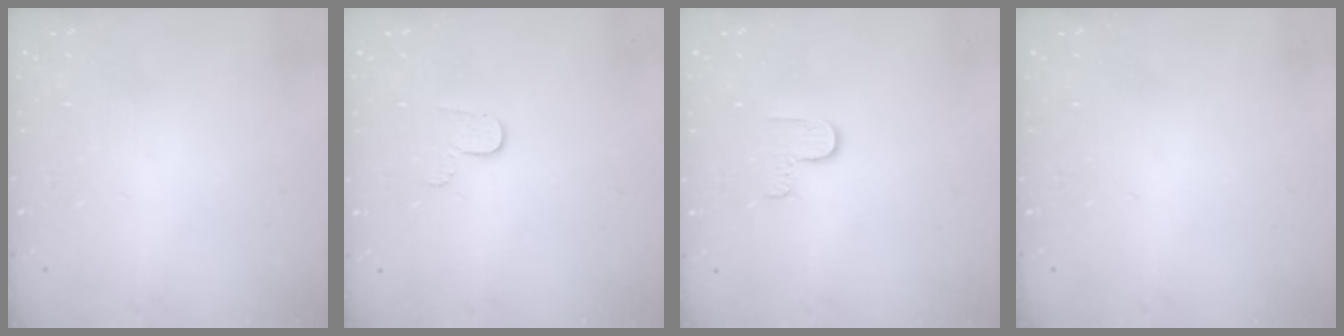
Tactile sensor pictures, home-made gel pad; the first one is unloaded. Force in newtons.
{"total": 4.6, "press": 4.6, "slide": 0.4}
{"total": 3.3, "press": 3.3, "slide": 0.4}
{"total": 0.0}